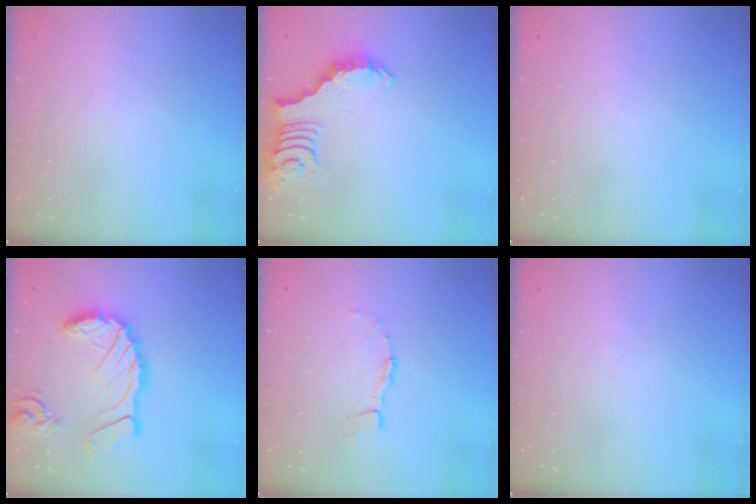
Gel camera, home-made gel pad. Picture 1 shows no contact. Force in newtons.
{"total": 2.6, "press": 2.6, "slide": 0.5}
{"total": 0.0}
{"total": 17.6, "press": 17.5, "slide": 1.9}
{"total": 6.4, "press": 6.4, "slide": 0.4}
{"total": 0.0}